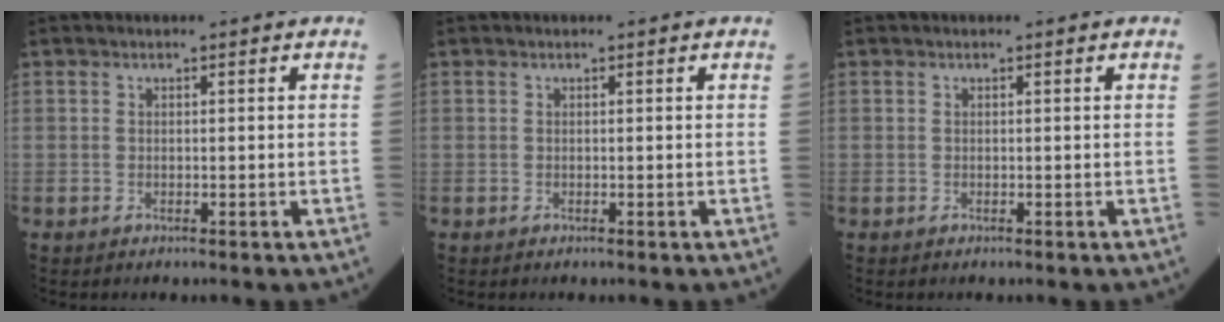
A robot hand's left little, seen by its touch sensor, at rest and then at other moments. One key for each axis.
{"total": 0.0}
{"total": 0.0}